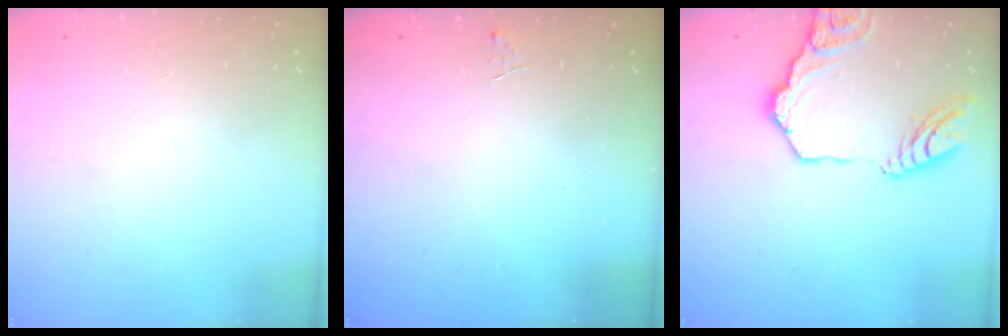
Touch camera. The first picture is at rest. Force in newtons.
{"total": 3.8, "press": 3.8, "slide": 0.4}
{"total": 17.4, "press": 17.3, "slide": 2.2}